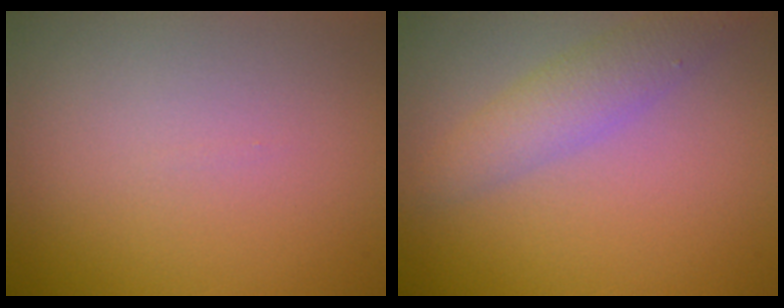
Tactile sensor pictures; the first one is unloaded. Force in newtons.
{"total": 3.0, "press": 3.0, "slide": 0.1}